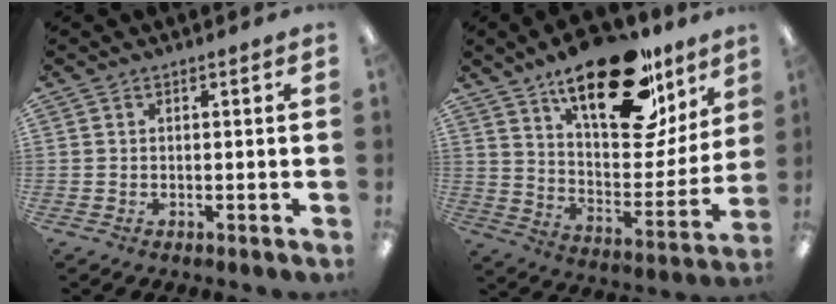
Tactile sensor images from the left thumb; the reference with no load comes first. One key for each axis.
{"total": 26.5, "fx": 18.0, "fy": 10.5, "fz": 16.4, "tx": -0.236, "ty": -0.116, "tz": 0.299}